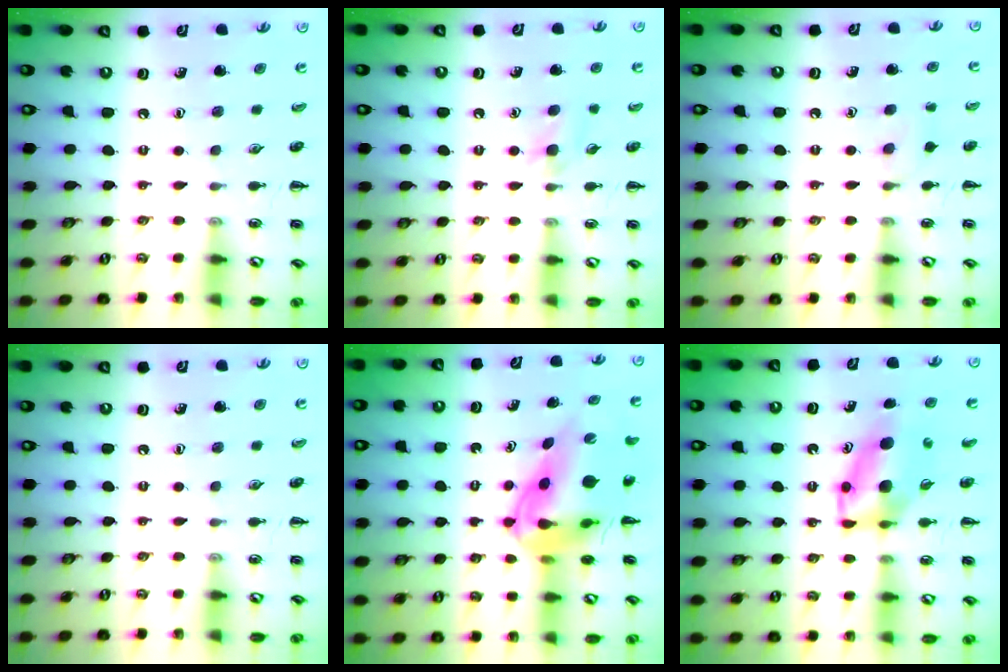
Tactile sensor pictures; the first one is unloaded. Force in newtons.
{"total": 4.6, "press": 4.2, "slide": 1.9}
{"total": 6.9, "press": 6.4, "slide": 2.4}
{"total": 0.0}
{"total": 12.2, "press": 11.7, "slide": 3.5}
{"total": 6.3, "press": 6.2, "slide": 1.0}